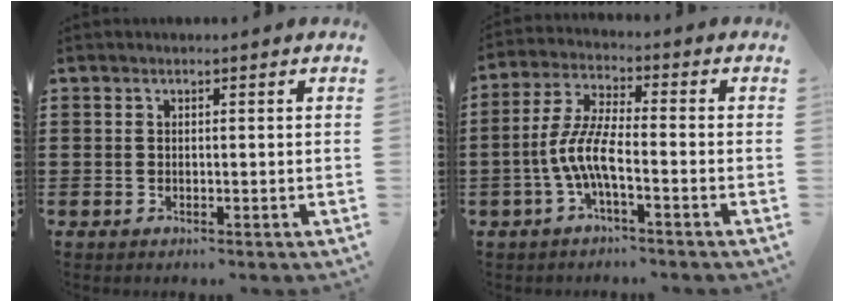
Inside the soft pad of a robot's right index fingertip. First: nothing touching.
{"total": 6.9, "force": [-2.6, 1.6, 6.2], "torque": [-0.154, -0.014, -0.059]}